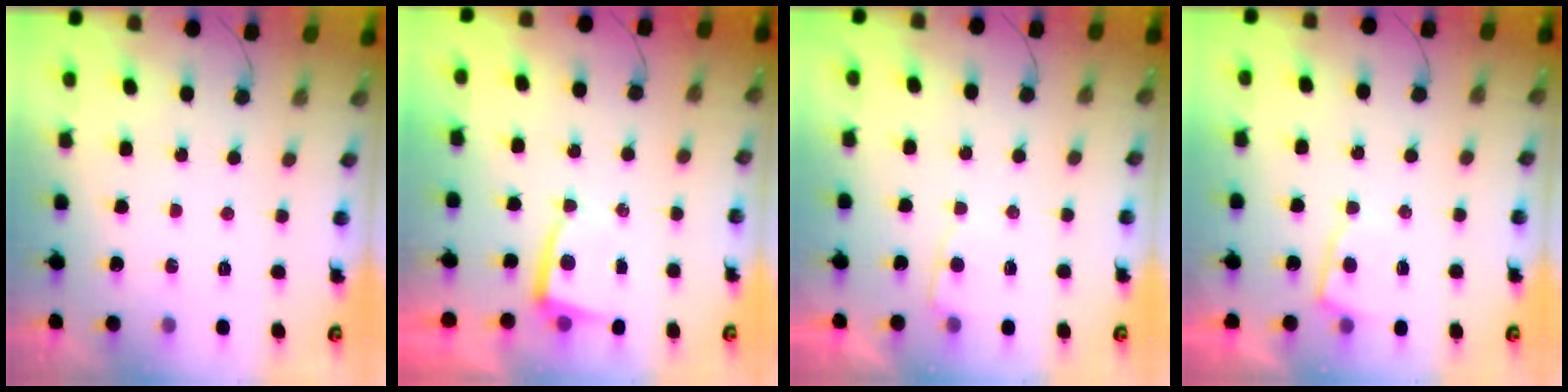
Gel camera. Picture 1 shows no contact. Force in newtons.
{"total": 2.8, "press": 2.7, "slide": 0.5}
{"total": 2.7, "press": 2.7, "slide": 0.3}
{"total": 3.8, "press": 3.8, "slide": 0.4}